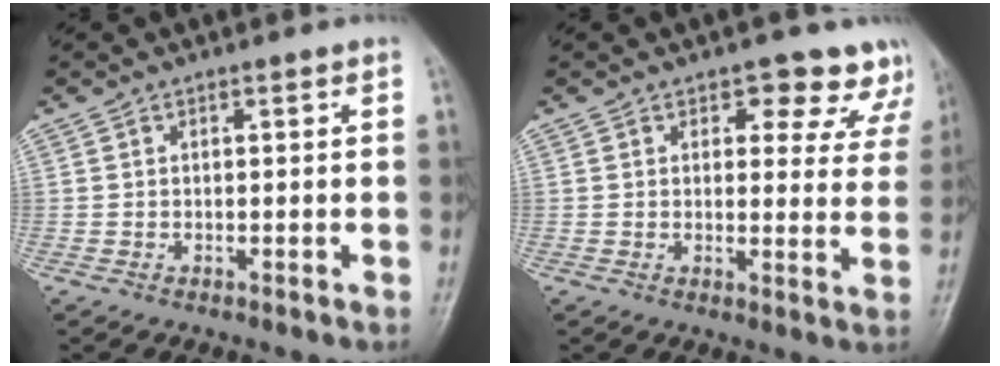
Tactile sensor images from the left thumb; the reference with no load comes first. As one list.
[{"total": 9.2, "force": [6.8, 4.9, 3.7], "torque": [0.008, -0.032, 0.064]}]